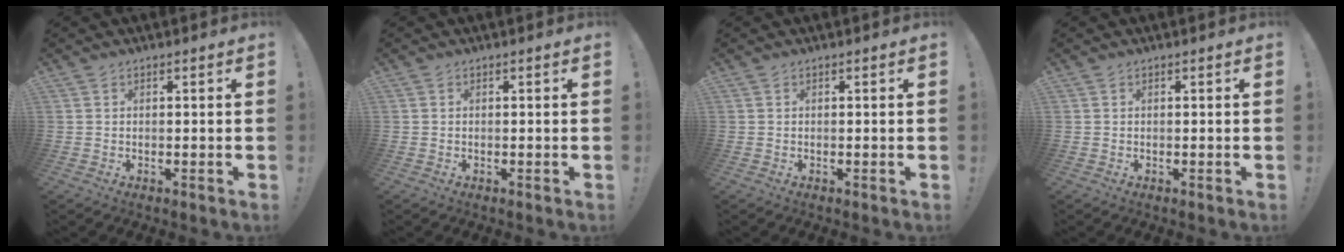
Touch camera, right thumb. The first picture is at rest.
{"total": 0.0}
{"total": 0.0}
{"total": 0.0}